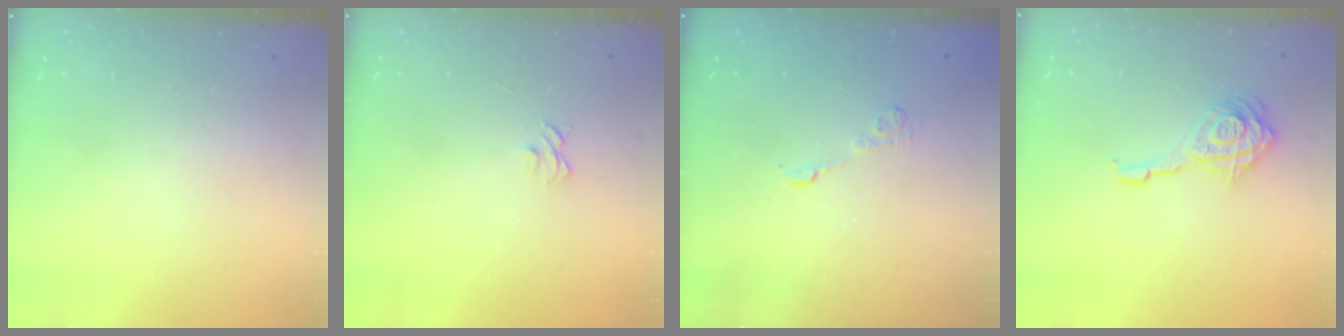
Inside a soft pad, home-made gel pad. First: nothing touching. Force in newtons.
{"total": 4.0, "press": 4.0, "slide": 0.3}
{"total": 3.5, "press": 3.2, "slide": 1.4}
{"total": 12.8, "press": 12.7, "slide": 1.4}